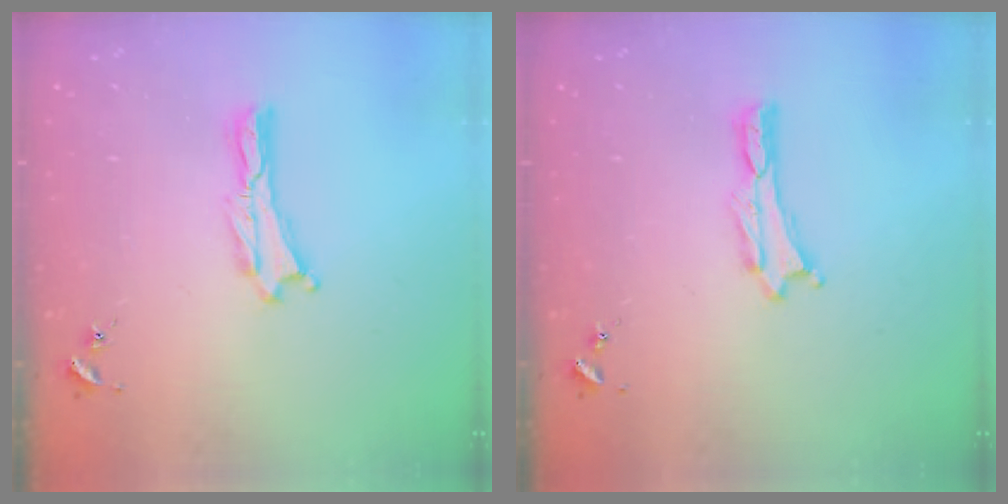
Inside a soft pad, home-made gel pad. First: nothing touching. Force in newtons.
{"total": 0.0}